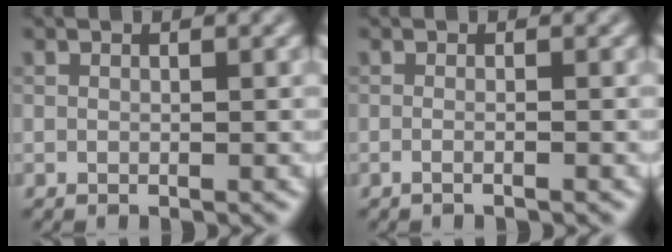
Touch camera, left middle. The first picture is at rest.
{"total": 1.2, "force": [-0.2, 0.5, 1.1], "torque": [-0.010, -0.008, -0.015]}